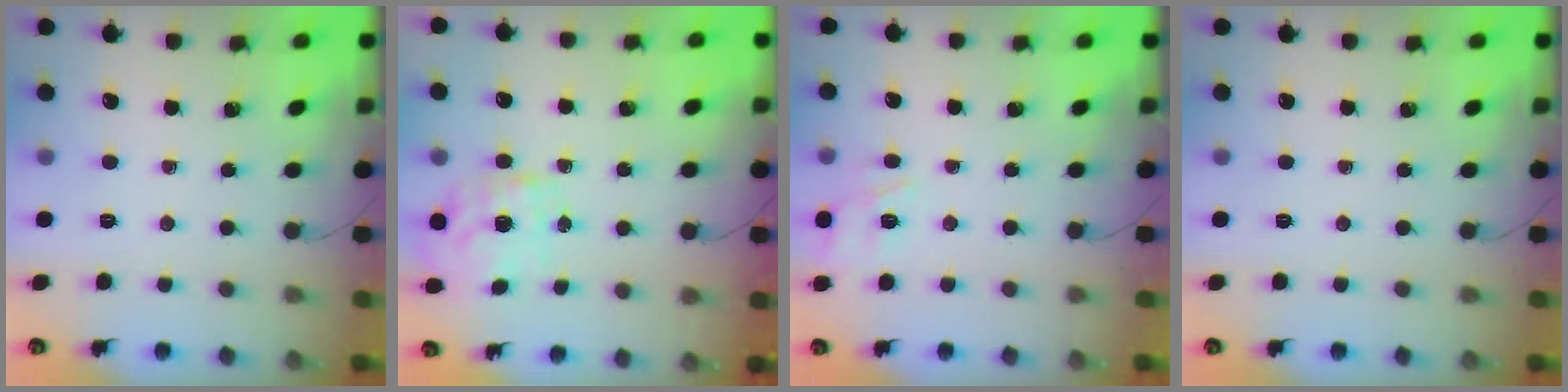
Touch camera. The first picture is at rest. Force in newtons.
{"total": 1.4, "press": 1.2, "slide": 0.7}
{"total": 9.6, "press": 9.5, "slide": 1.5}
{"total": 0.0}